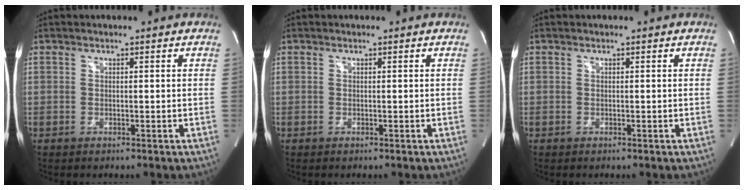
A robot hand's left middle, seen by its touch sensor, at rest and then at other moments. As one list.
[{"total": 0.0}, {"total": 0.0}]